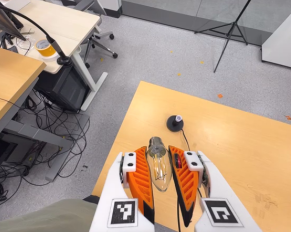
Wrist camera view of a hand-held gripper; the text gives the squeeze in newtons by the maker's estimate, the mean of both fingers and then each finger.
{"total": 20.2, "left": 21.9, "right": 18.5}